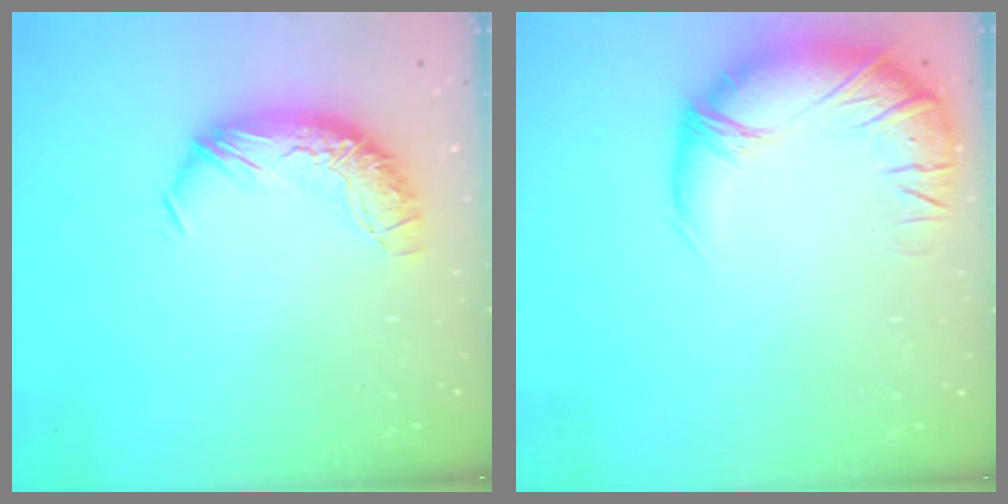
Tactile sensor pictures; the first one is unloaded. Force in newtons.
{"total": 4.8, "press": 3.2, "slide": 3.6}